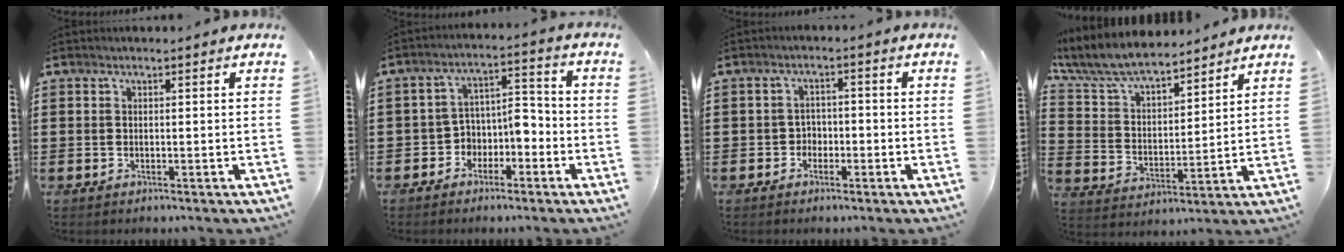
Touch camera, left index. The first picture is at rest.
{"total": 4.7, "force": [-3.0, 3.4, 1.3], "torque": [-0.035, 0.010, -0.061]}
{"total": 2.1, "force": [-1.4, 1.5, 0.4], "torque": [-0.016, 0.004, -0.034]}
{"total": 8.3, "force": [7.5, 2.0, 3.0], "torque": [-0.092, -0.037, 0.134]}